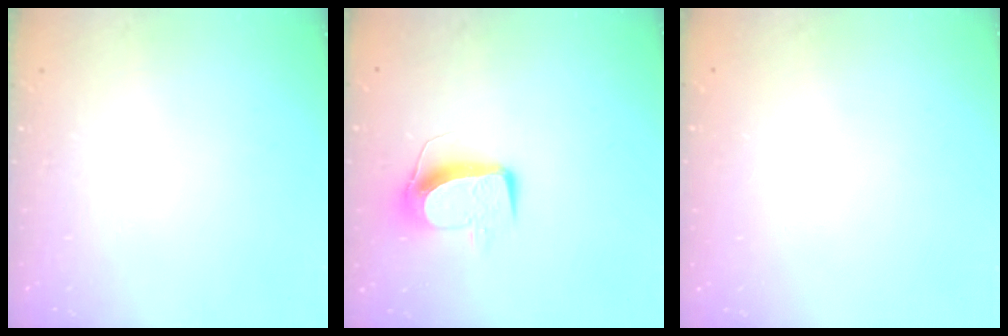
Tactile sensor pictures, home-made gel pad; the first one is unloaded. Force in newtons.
{"total": 9.8, "press": 9.7, "slide": 0.8}
{"total": 0.0}